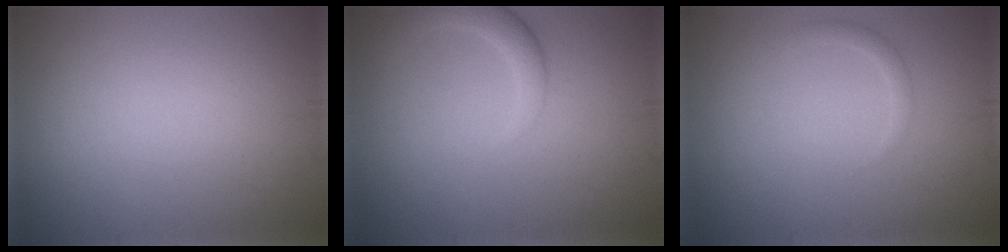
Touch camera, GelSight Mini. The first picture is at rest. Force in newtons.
{"total": 2.6, "press": 2.5, "slide": 0.4}
{"total": 1.0, "press": 1.0, "slide": 0.1}